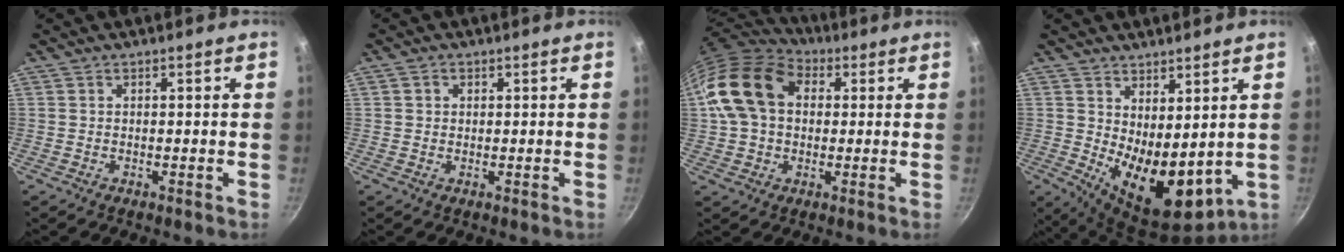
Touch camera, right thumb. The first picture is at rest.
{"total": 1.5, "force": [0.4, 1.4, 0.6], "torque": [-0.005, 0.000, 0.004]}
{"total": 16.0, "force": [2.8, 11.8, 10.5], "torque": [-0.175, 0.027, 0.036]}
{"total": 12.3, "force": [2.2, 6.4, 10.3], "torque": [-0.131, -0.049, 0.054]}